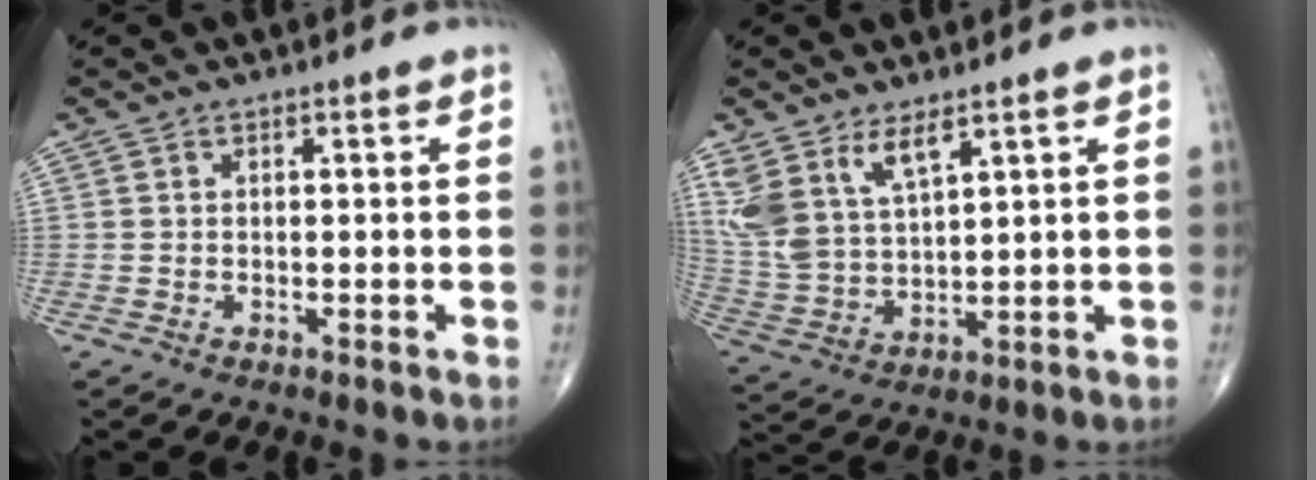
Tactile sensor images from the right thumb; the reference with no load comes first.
{"total": 10.5, "force": [6.3, 4.6, 7.0], "torque": [-0.146, -0.025, 0.143]}